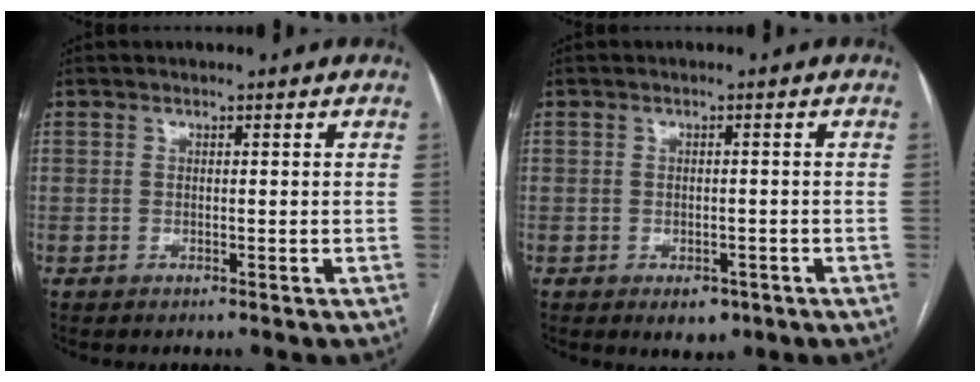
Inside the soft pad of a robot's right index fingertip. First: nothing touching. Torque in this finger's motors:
{"motor_torque": [-0.02, -0.05, -0.13, -0.05]}